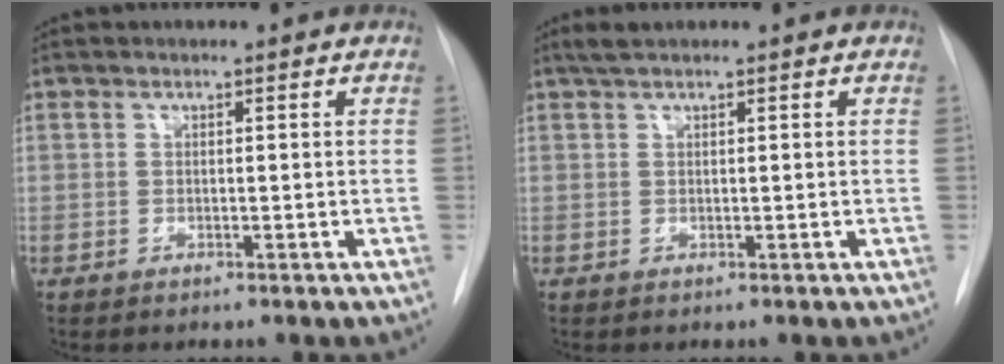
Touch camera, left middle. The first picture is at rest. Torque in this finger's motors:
{"motor_torque": [0.24, -0.19, 0.00, 0.00]}